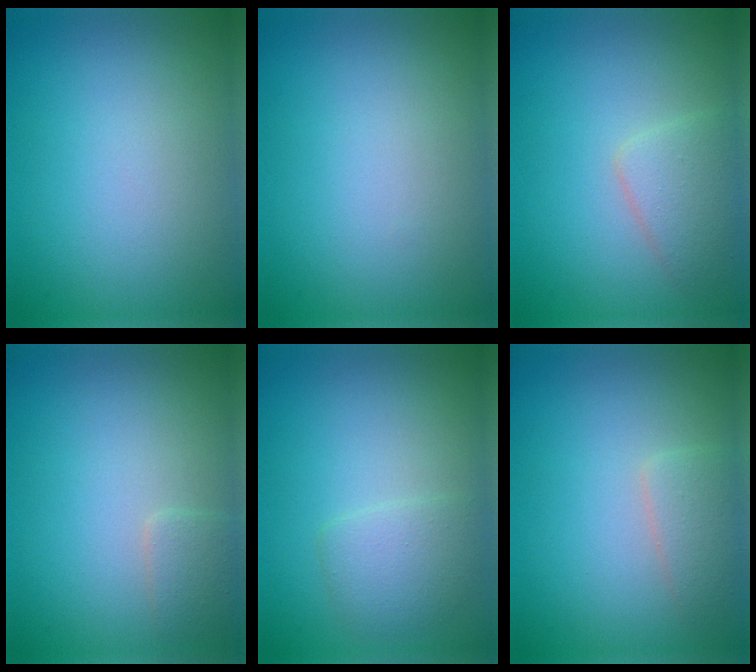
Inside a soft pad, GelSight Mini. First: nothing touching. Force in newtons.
{"total": 0.0}
{"total": 2.8, "press": 2.8, "slide": 0.1}
{"total": 1.4, "press": 1.4, "slide": 0.1}
{"total": 2.4, "press": 2.4, "slide": 0.0}
{"total": 2.0, "press": 2.0, "slide": 0.1}